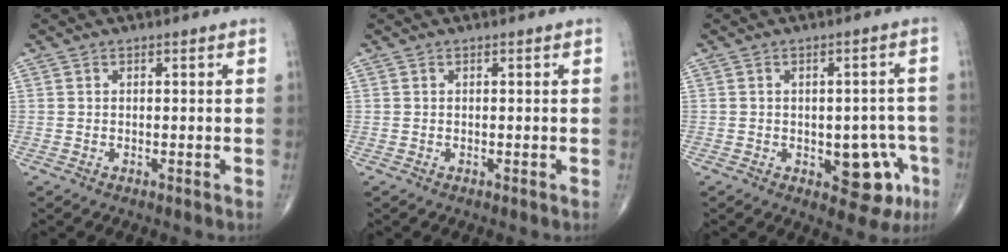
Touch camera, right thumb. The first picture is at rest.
{"total": 0.0}
{"total": 9.0, "force": [-3.1, 5.0, 6.8], "torque": [-0.045, 0.016, -0.031]}